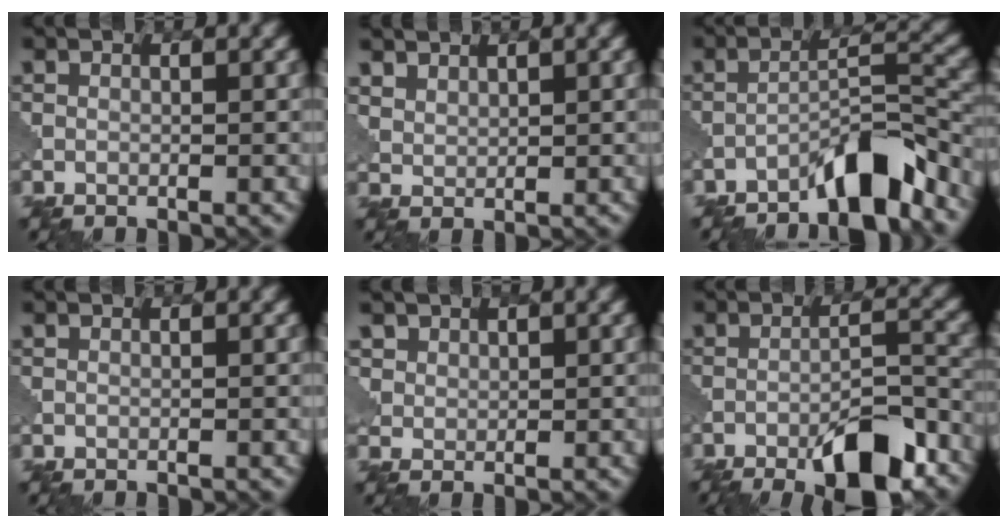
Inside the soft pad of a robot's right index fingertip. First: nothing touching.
{"total": 2.8, "force": [2.3, 1.4, 0.7], "torque": [-0.026, -0.008, 0.060]}
{"total": 5.9, "force": [-4.7, 0.9, 3.5], "torque": [-0.051, 0.016, -0.084]}
{"total": 0.0}
{"total": 2.5, "force": [1.6, 1.9, 0.6], "torque": [-0.023, -0.010, 0.044]}
{"total": 8.8, "force": [-5.5, 2.2, 6.5], "torque": [-0.099, 0.003, -0.085]}